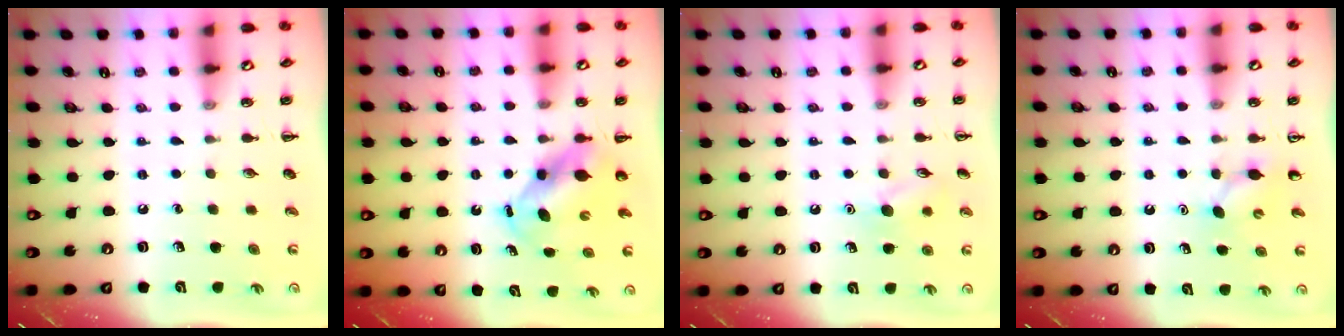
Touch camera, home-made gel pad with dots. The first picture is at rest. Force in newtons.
{"total": 5.5, "press": 5.4, "slide": 1.0}
{"total": 8.0, "press": 7.9, "slide": 1.5}
{"total": 3.7, "press": 3.5, "slide": 1.3}